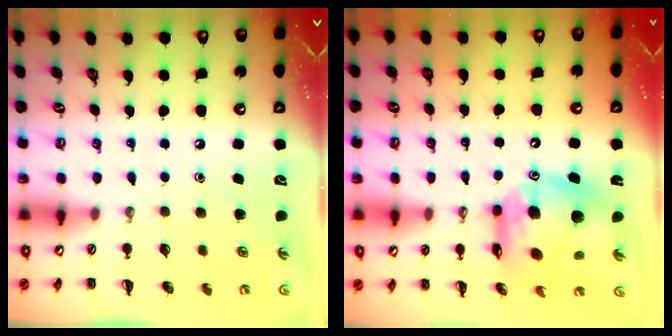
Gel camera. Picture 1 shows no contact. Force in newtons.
{"total": 12.6, "press": 12.1, "slide": 3.5}